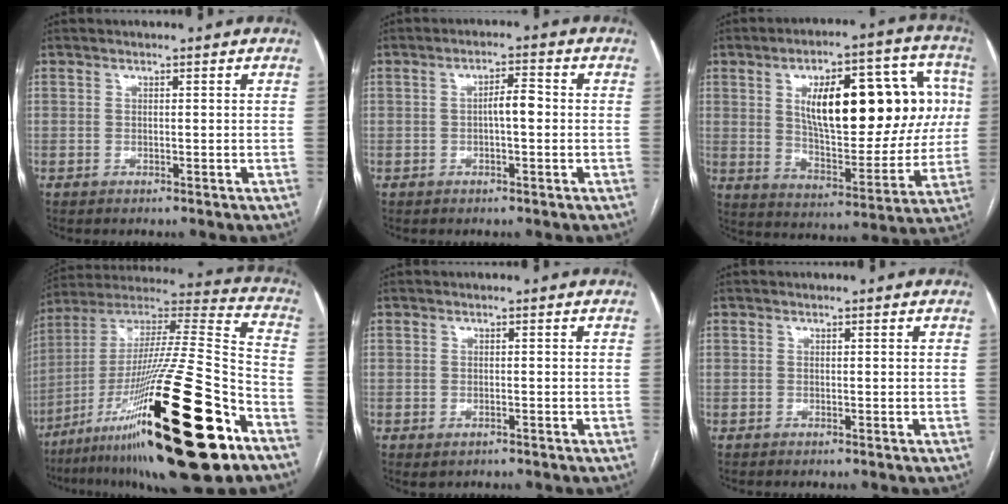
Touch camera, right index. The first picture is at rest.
{"total": 3.3, "force": [-0.3, 0.8, 3.2], "torque": [-0.050, 0.009, -0.005]}
{"total": 23.2, "force": [5.1, 9.0, 20.7], "torque": [-0.302, 0.036, 0.081]}
{"total": 34.9, "force": [-16.8, 4.8, 30.2], "torque": [-0.498, -0.043, -0.279]}
{"total": 1.4, "force": [-0.8, 0.7, 0.9], "torque": [-0.013, -0.001, -0.003]}
{"total": 0.0}